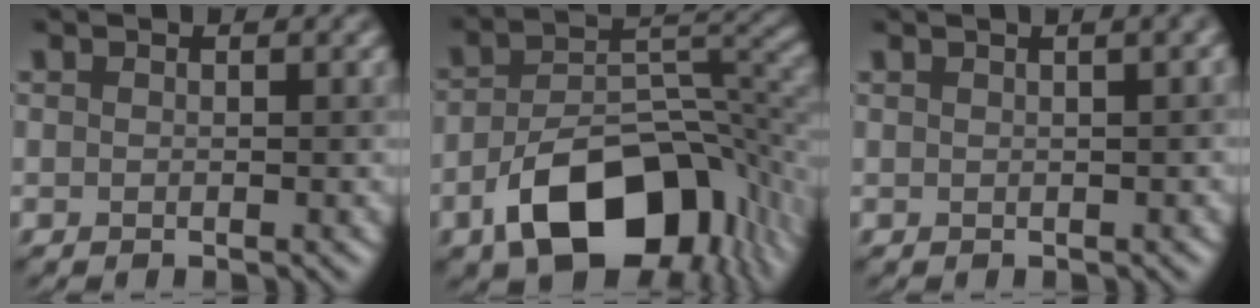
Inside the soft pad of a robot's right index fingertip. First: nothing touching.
{"total": 12.1, "force": [-5.7, 7.1, 8.0], "torque": [-0.128, -0.007, -0.091]}
{"total": 2.8, "force": [0.9, 1.0, 2.4], "torque": [-0.010, 0.011, 0.002]}